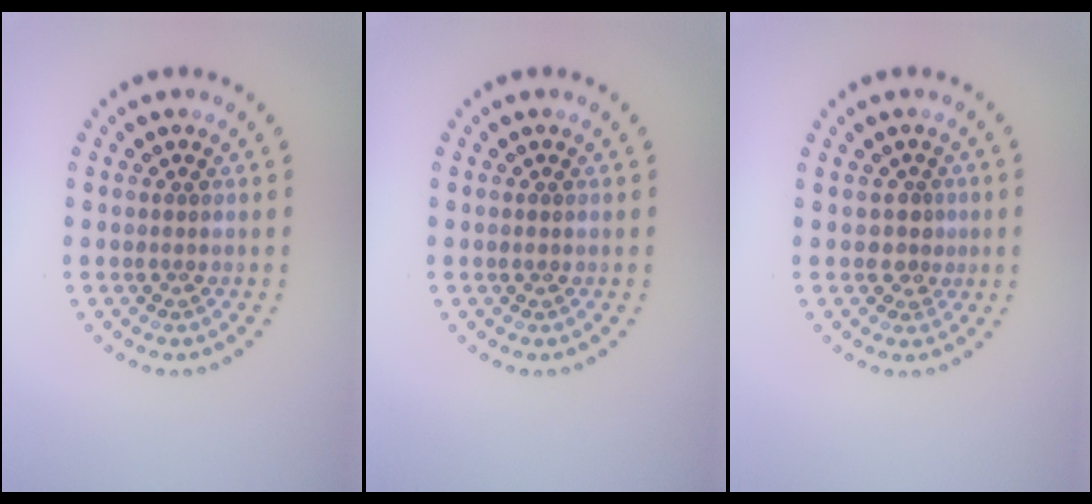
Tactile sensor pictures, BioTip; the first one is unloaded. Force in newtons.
{"total": 0.6, "press": 0.6, "slide": 0.1}
{"total": 1.4, "press": 0.9, "slide": 1.0}